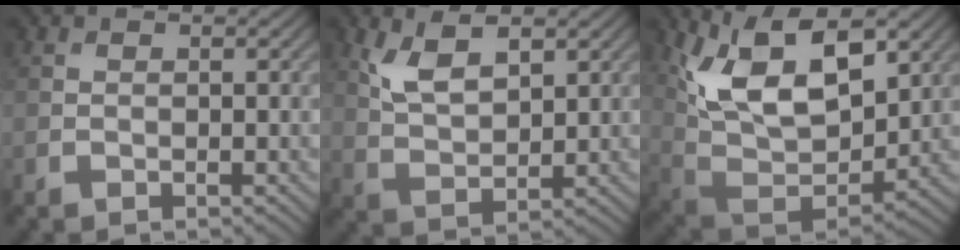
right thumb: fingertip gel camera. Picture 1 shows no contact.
{"total": 5.8, "force": [2.9, 2.7, 4.3], "torque": [-0.100, -0.005, 0.059]}
{"total": 14.5, "force": [6.0, 7.4, 10.8], "torque": [-0.204, -0.003, 0.108]}